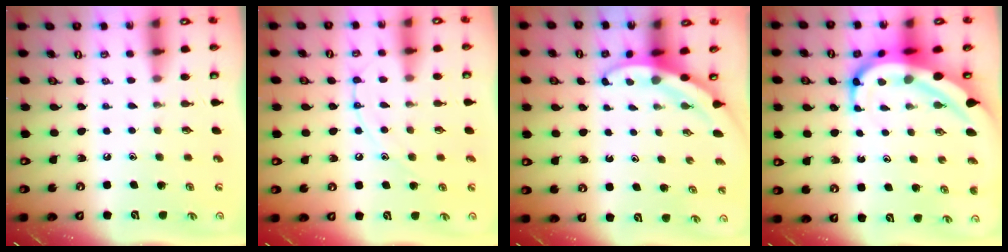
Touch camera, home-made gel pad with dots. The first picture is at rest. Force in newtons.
{"total": 8.8, "press": 8.8, "slide": 0.9}
{"total": 3.5, "press": 3.5, "slide": 0.2}
{"total": 12.0, "press": 12.0, "slide": 1.2}